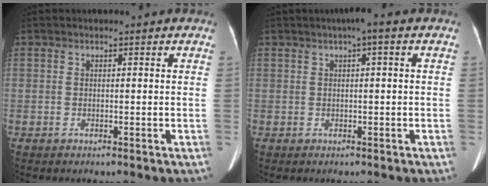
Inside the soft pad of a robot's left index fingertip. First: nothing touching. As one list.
[{"total": 2.3, "force": [0.8, 0.0, 2.2], "torque": [-0.033, 0.009, 0.009]}]